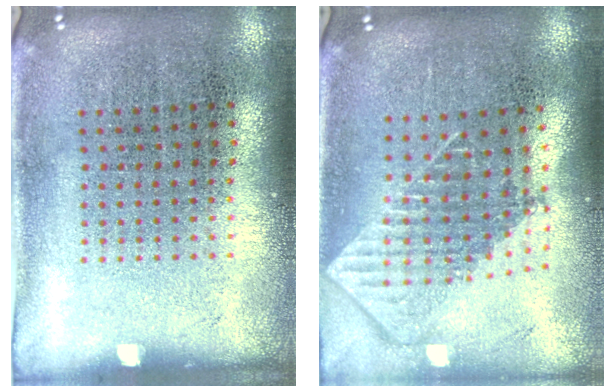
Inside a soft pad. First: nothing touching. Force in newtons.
{"total": 1.9, "press": 1.5, "slide": 1.3}